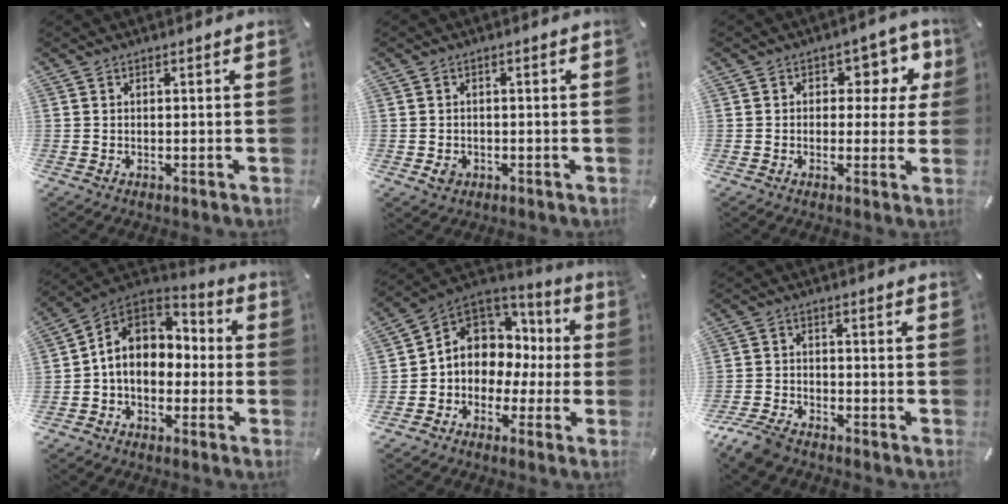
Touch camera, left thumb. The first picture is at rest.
{"total": 2.5, "force": [-0.8, 2.1, 1.1], "torque": [-0.010, 0.001, -0.016]}
{"total": 7.6, "force": [2.4, 5.4, 4.8], "torque": [-0.051, -0.014, 0.034]}
{"total": 10.0, "force": [-1.0, 8.3, 5.5], "torque": [-0.114, 0.016, -0.017]}
{"total": 8.0, "force": [1.0, 7.5, 2.5], "torque": [-0.051, -0.020, 0.024]}
{"total": 6.1, "force": [-5.2, 2.1, 2.4], "torque": [-0.065, 0.013, -0.105]}